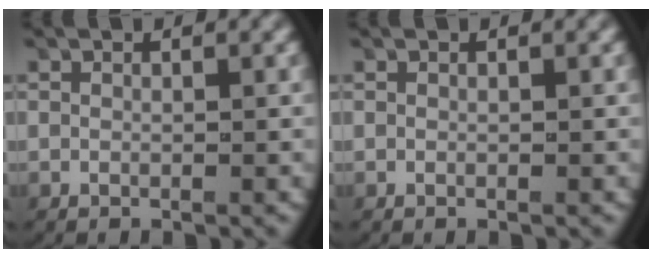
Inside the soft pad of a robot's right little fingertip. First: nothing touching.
{"total": 0.0}